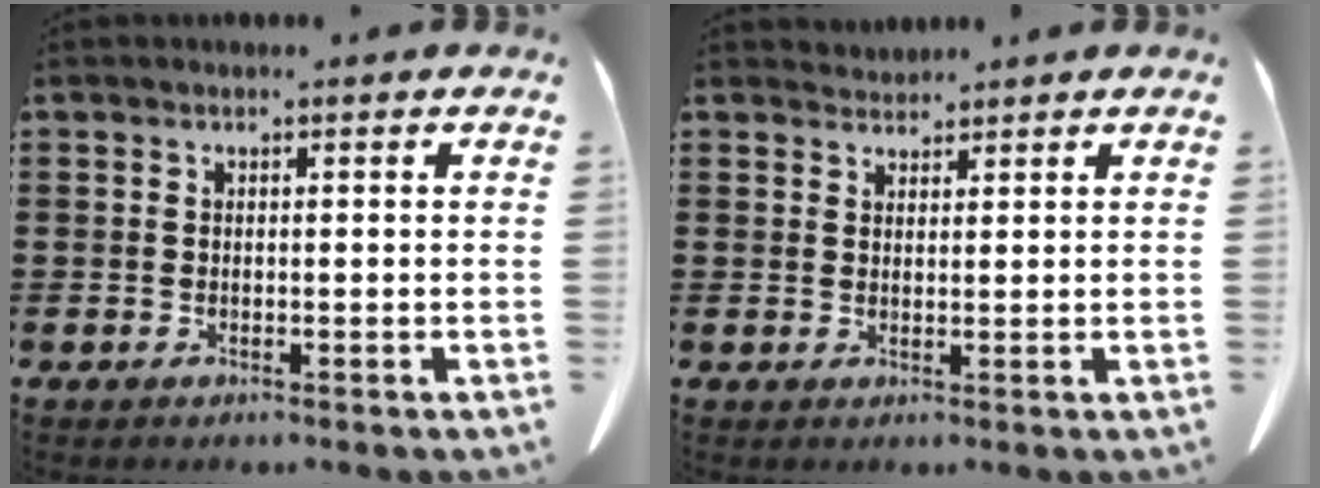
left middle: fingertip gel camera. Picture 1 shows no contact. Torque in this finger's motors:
{"motor_torque": [0.03, 0.00, -0.13, -0.02]}